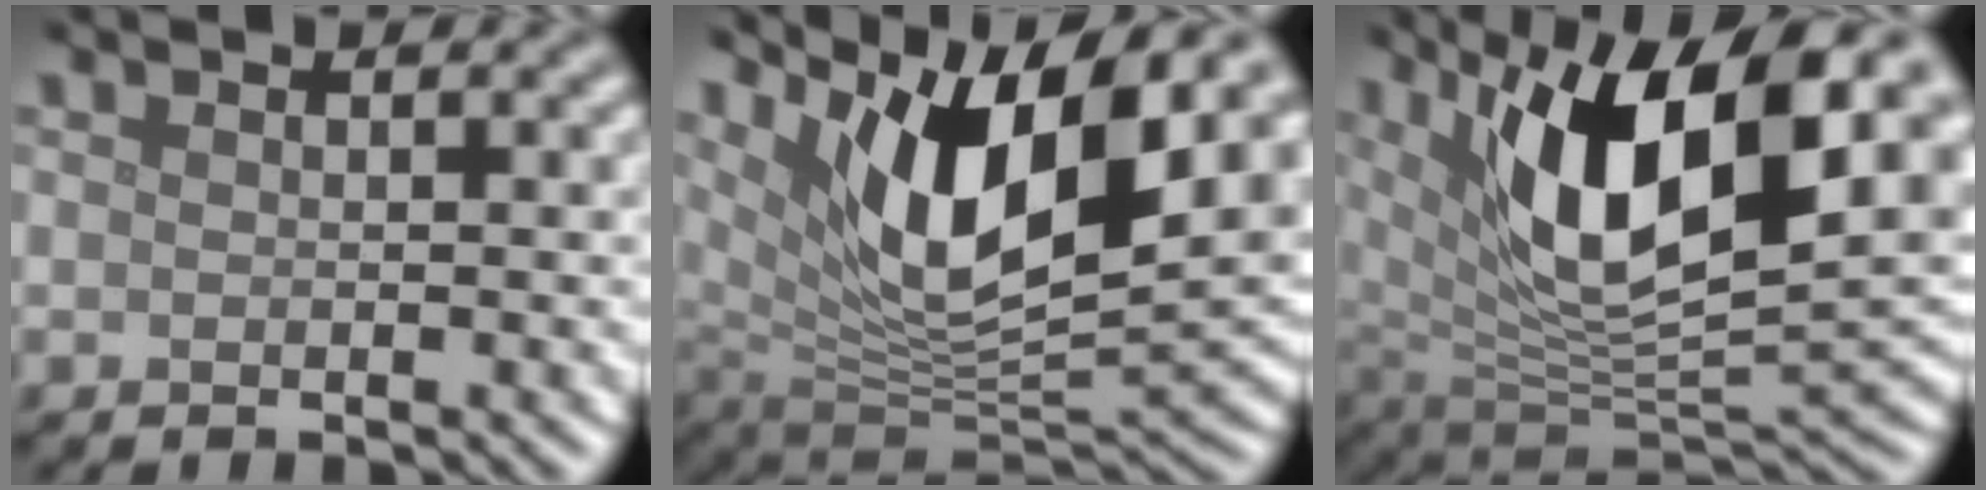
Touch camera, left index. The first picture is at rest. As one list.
[{"total": 13.0, "force": [6.0, 4.6, 10.6], "torque": [-0.179, 0.000, 0.110]}, {"total": 14.6, "force": [5.0, 6.2, 12.2], "torque": [-0.188, -0.005, 0.085]}]